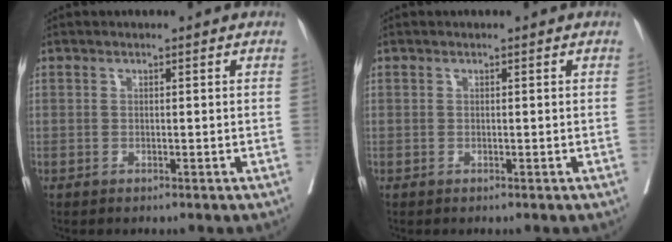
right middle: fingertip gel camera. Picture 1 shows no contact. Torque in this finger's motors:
{"motor_torque": [0.00, 0.00, 0.00, 0.00]}